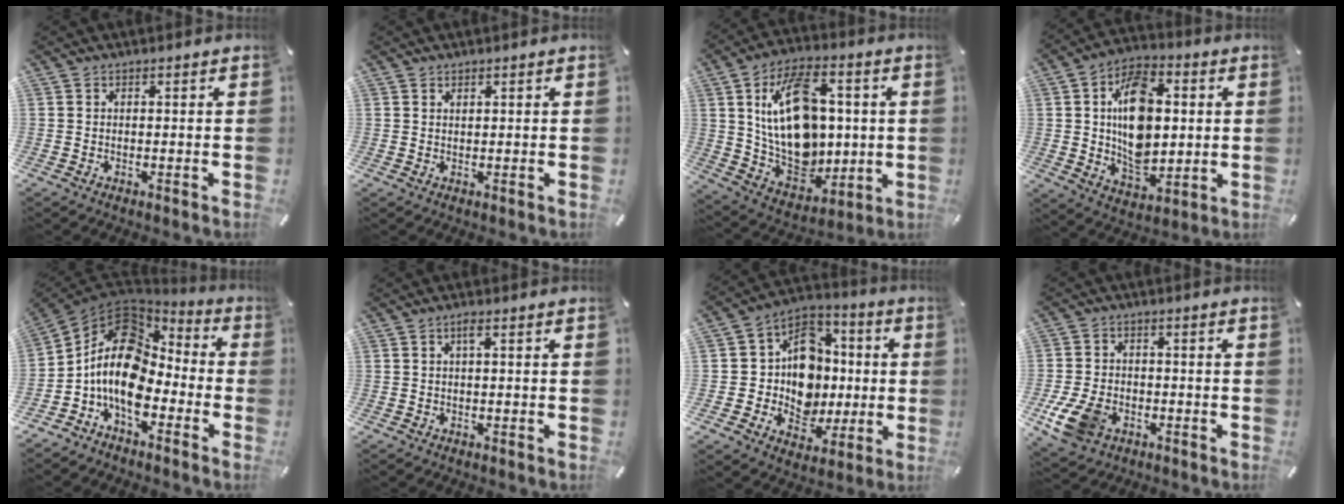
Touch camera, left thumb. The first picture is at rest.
{"total": 0.6, "force": [0.5, 0.2, 0.2], "torque": [-0.003, -0.001, 0.010]}
{"total": 20.2, "force": [3.1, 13.6, 14.6], "torque": [-0.285, -0.011, 0.054]}
{"total": 16.5, "force": [1.5, 11.3, 11.9], "torque": [-0.198, 0.004, 0.027]}
{"total": 14.6, "force": [-3.5, 10.2, 10.0], "torque": [-0.213, 0.014, -0.067]}
{"total": 1.9, "force": [0.4, 0.3, 1.9], "torque": [-0.038, 0.003, 0.005]}
{"total": 14.9, "force": [-0.5, 13.2, 6.8], "torque": [-0.127, -0.002, 0.002]}
{"total": 9.6, "force": [-3.7, 6.9, 5.6], "torque": [-0.130, 0.011, -0.065]}